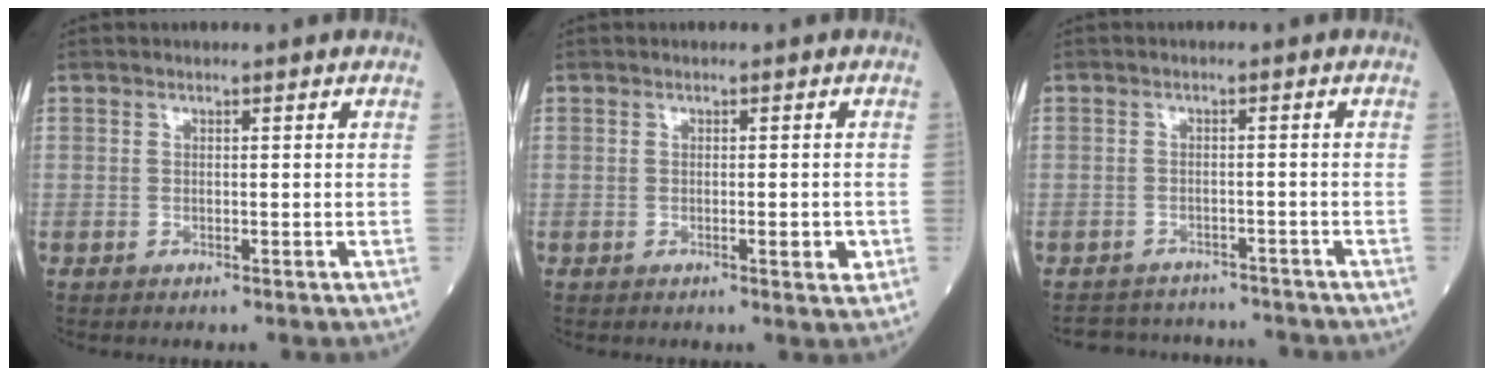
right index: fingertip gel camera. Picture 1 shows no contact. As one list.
[{"total": 1.9, "force": [-0.6, 0.5, 1.8], "torque": [-0.025, -0.002, -0.006]}, {"total": 7.4, "force": [-6.8, 2.8, 0.1], "torque": [0.003, 0.019, -0.088]}]